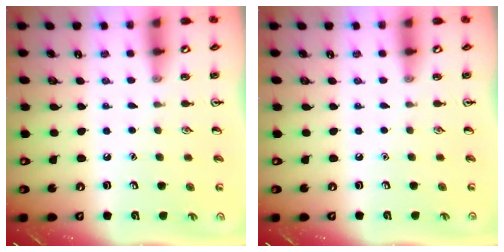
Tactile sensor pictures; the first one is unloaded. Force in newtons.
{"total": 0.0}